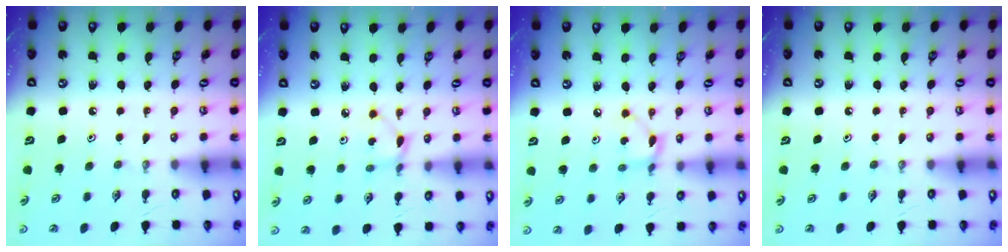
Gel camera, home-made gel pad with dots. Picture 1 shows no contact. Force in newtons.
{"total": 2.0, "press": 2.0, "slide": 0.2}
{"total": 3.1, "press": 3.1, "slide": 0.2}
{"total": 0.0}